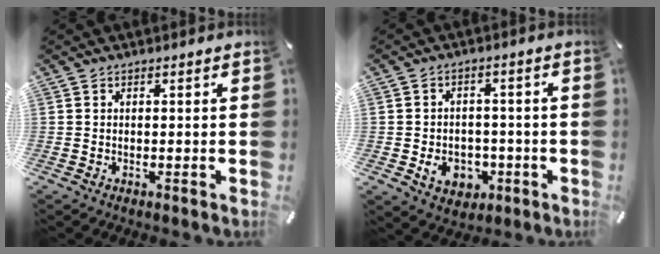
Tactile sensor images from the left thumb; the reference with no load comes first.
{"total": 7.4, "force": [-1.8, 6.2, 3.6], "torque": [-0.058, 0.012, -0.028]}